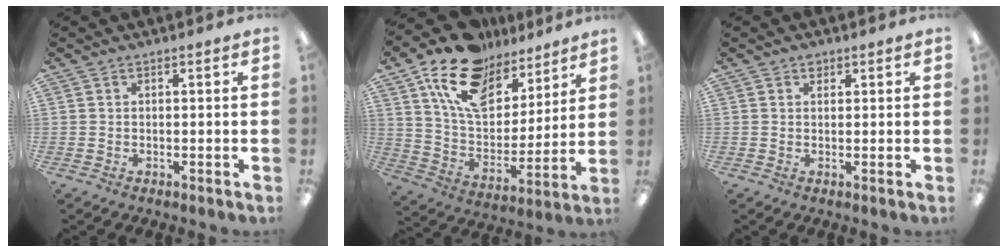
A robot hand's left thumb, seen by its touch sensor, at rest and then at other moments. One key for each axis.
{"total": 18.5, "fx": 12.7, "fy": 10.2, "fz": 8.8, "tx": -0.169, "ty": -0.068, "tz": 0.230}
{"total": 1.5, "fx": 1.0, "fy": 1.0, "fz": 0.3, "tx": 0.010, "ty": -0.005, "tz": 0.016}